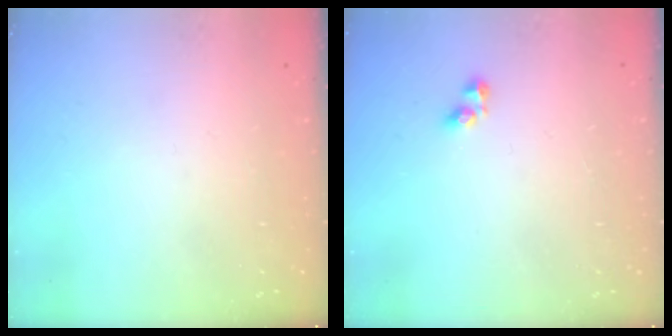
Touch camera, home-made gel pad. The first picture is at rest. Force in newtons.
{"total": 2.8, "press": 2.8, "slide": 0.1}